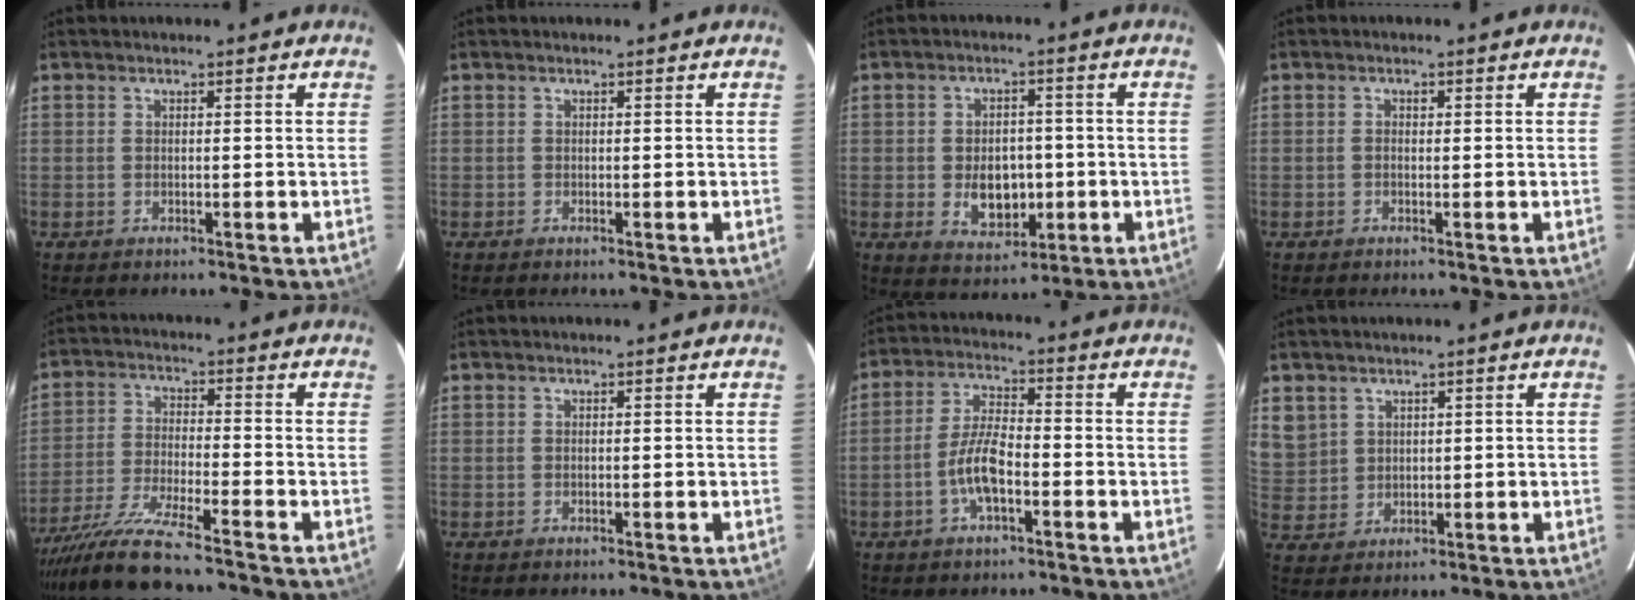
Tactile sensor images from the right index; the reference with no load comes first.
{"total": 0.0}
{"total": 8.1, "force": [-1.5, 5.7, 5.6], "torque": [-0.105, -0.002, -0.010]}
{"total": 0.8, "force": [0.0, 0.6, 0.5], "torque": [-0.009, 0.004, -0.002]}
{"total": 10.6, "force": [-9.3, -0.7, 5.0], "torque": [-0.104, -0.017, -0.173]}
{"total": 0.0}
{"total": 7.2, "force": [-2.9, 2.4, 6.2], "torque": [-0.129, 0.009, -0.054]}
{"total": 7.5, "force": [3.5, 6.5, 1.5], "torque": [-0.033, 0.014, 0.085]}